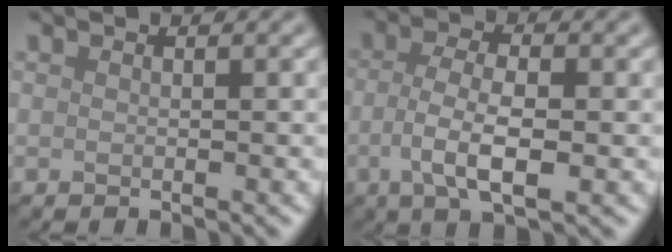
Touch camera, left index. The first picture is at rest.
{"total": 4.7, "force": [-0.9, 1.7, 4.3], "torque": [-0.091, -0.002, -0.018]}